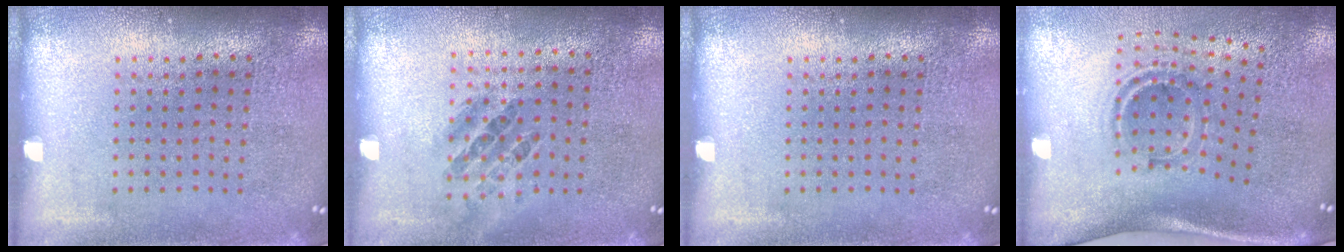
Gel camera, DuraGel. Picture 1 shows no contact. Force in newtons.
{"total": 0.9, "press": 0.8, "slide": 0.5}
{"total": 0.0}
{"total": 1.5, "press": 1.1, "slide": 1.0}